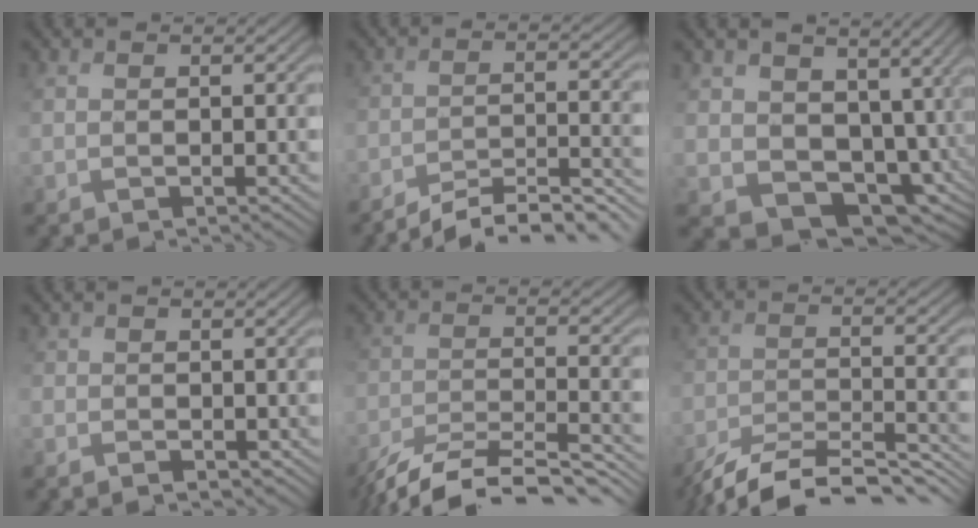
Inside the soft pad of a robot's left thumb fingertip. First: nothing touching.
{"total": 8.1, "force": [-7.6, 1.0, 2.5], "torque": [-0.030, 0.004, -0.118]}
{"total": 10.4, "force": [-0.6, 8.7, 5.7], "torque": [-0.142, -0.046, 0.006]}
{"total": 0.6, "force": [-0.3, 0.4, -0.3], "torque": [0.009, -0.004, -0.004]}
{"total": 13.3, "force": [-12.3, 2.0, 4.6], "torque": [-0.068, -0.015, -0.190]}
{"total": 12.0, "force": [-11.1, 2.1, 4.0], "torque": [-0.063, -0.012, -0.170]}